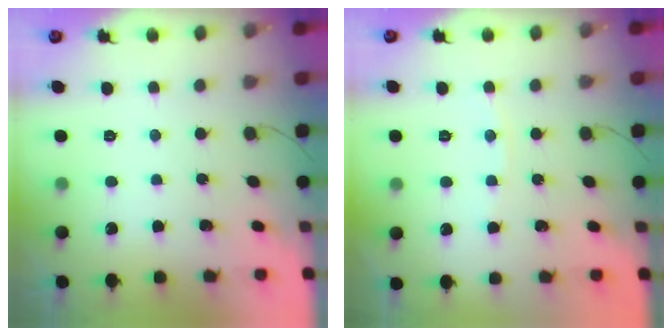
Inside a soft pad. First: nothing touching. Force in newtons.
{"total": 4.3, "press": 4.3, "slide": 0.7}